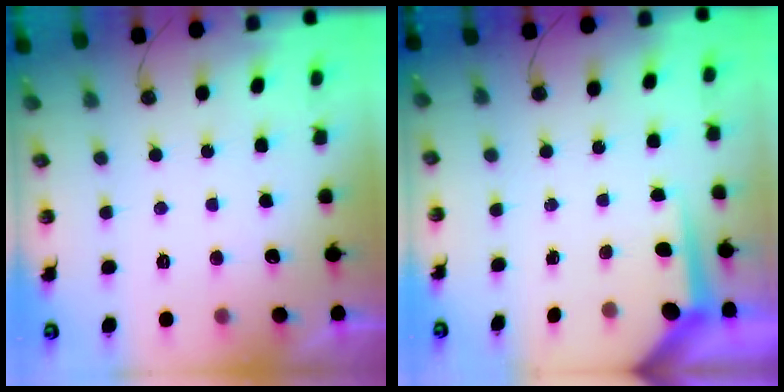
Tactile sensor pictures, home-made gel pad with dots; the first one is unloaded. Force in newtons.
{"total": 5.4, "press": 5.4, "slide": 0.1}